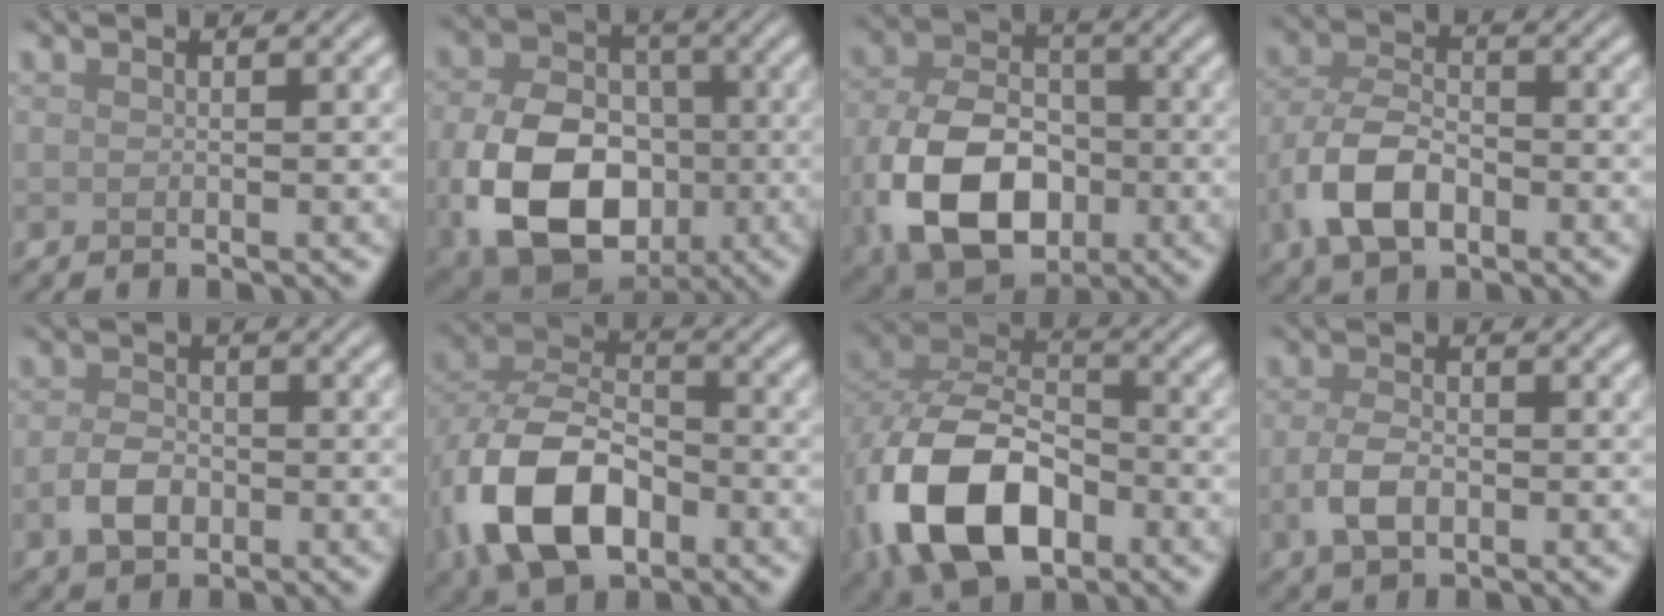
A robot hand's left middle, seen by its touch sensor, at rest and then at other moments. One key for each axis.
{"total": 12.1, "fx": -2.7, "fy": 8.8, "fz": 7.9, "tx": -0.160, "ty": -0.034, "tz": -0.046}
{"total": 11.0, "fx": -3.1, "fy": 7.5, "fz": 7.4, "tx": -0.165, "ty": -0.020, "tz": -0.059}
{"total": 6.3, "fx": -2.5, "fy": 3.8, "fz": 4.5, "tx": -0.097, "ty": -0.002, "tz": -0.056}
{"total": 3.0, "fx": -1.0, "fy": 2.1, "fz": 1.9, "tx": -0.038, "ty": -0.001, "tz": -0.022}
{"total": 10.4, "fx": -3.8, "fy": 6.5, "fz": 7.1, "tx": -0.156, "ty": -0.006, "tz": -0.075}
{"total": 12.8, "fx": -4.7, "fy": 8.0, "fz": 8.8, "tx": -0.201, "ty": -0.019, "tz": -0.088}
{"total": 3.2, "fx": -0.8, "fy": 1.9, "fz": 2.5, "tx": -0.053, "ty": -0.004, "tz": -0.016}